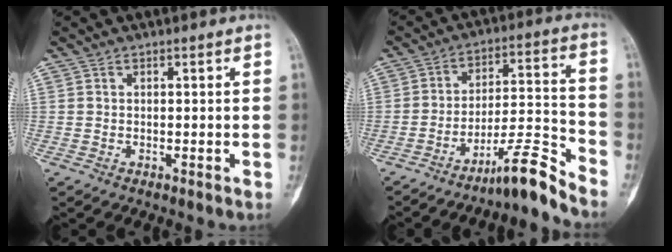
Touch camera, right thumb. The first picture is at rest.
{"total": 9.9, "force": [-8.4, 0.0, 5.2], "torque": [-0.082, 0.093, -0.139]}